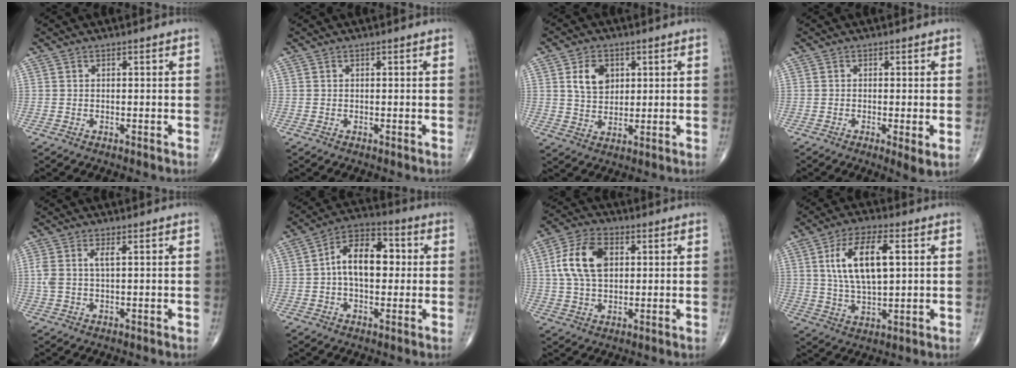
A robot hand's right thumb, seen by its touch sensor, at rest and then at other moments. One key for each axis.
{"total": 0.0}
{"total": 6.3, "fx": 2.4, "fy": 4.7, "fz": 3.5, "tx": -0.037, "ty": -0.015, "tz": 0.045}
{"total": 3.3, "fx": -0.8, "fy": 0.6, "fz": 3.2, "tx": -0.061, "ty": -0.014, "tz": -0.016}
{"total": 3.5, "fx": 0.9, "fy": 1.3, "fz": 3.1, "tx": -0.083, "ty": 0.013, "tz": 0.022}
{"total": 12.0, "fx": 0.8, "fy": 7.0, "fz": 9.6, "tx": -0.144, "ty": 0.028, "tz": 0.003}
{"total": 11.4, "fx": 2.2, "fy": 7.1, "fz": 8.7, "tx": -0.162, "ty": 0.011, "tz": 0.039}
{"total": 12.9, "fx": 3.1, "fy": 5.5, "fz": 11.2, "tx": -0.206, "ty": -0.002, "tz": 0.060}